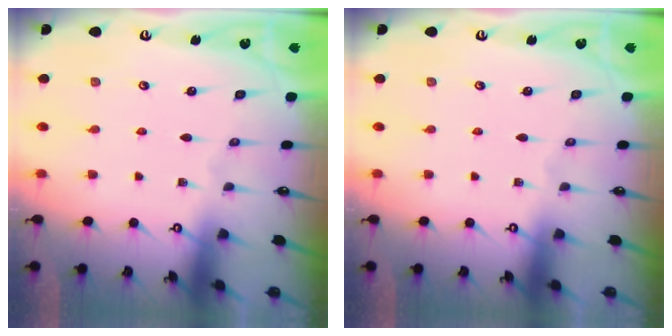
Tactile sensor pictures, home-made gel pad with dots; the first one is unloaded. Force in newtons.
{"total": 0.0}